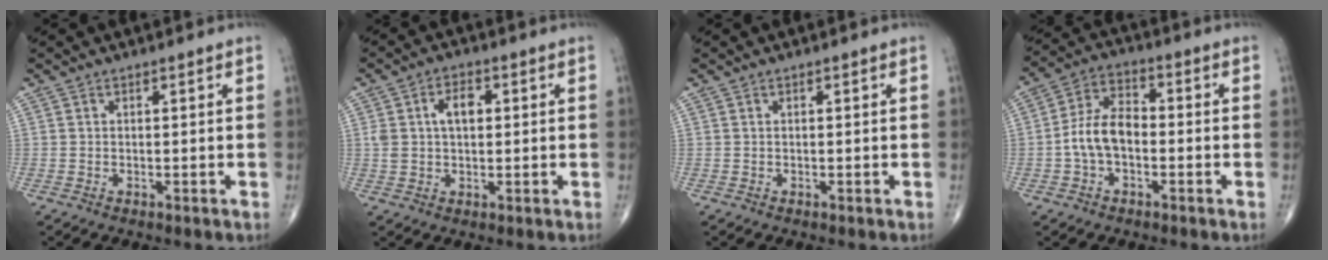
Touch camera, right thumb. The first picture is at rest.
{"total": 6.1, "force": [1.2, 3.7, 4.7], "torque": [-0.082, 0.014, 0.022]}
{"total": 0.0}
{"total": 8.6, "force": [-1.6, 5.2, 6.7], "torque": [-0.126, 0.031, -0.039]}